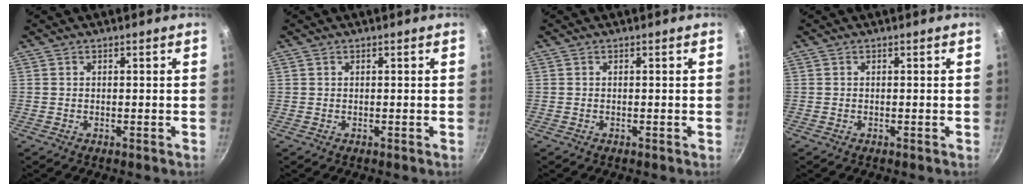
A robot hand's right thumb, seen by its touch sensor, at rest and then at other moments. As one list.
[{"total": 0.0}, {"total": 0.0}, {"total": 0.0}]